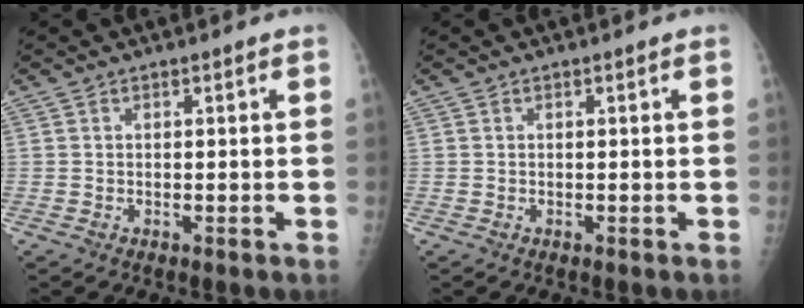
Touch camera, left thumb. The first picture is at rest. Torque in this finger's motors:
{"motor_torque": [0.00, 0.00, 0.00, -0.01, 0.00]}